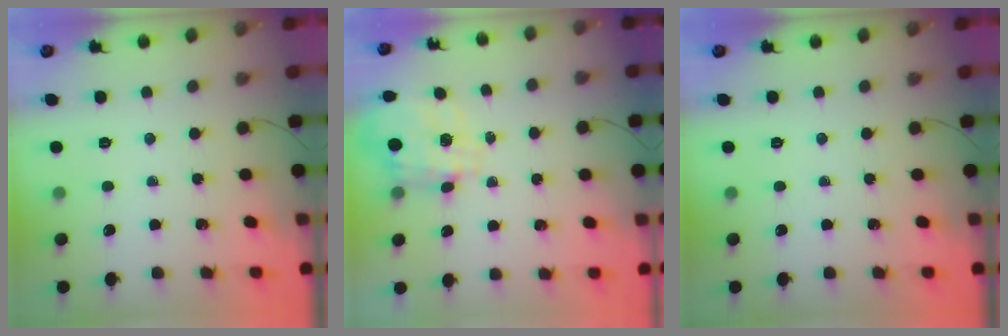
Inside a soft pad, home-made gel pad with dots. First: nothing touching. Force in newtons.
{"total": 3.5, "press": 3.3, "slide": 1.0}
{"total": 0.0}